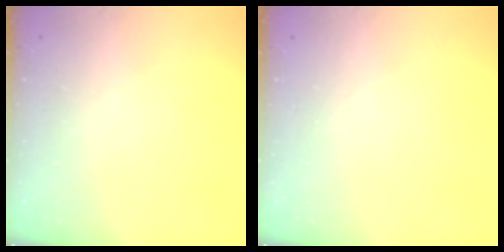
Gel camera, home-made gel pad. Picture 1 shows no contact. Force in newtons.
{"total": 0.0}